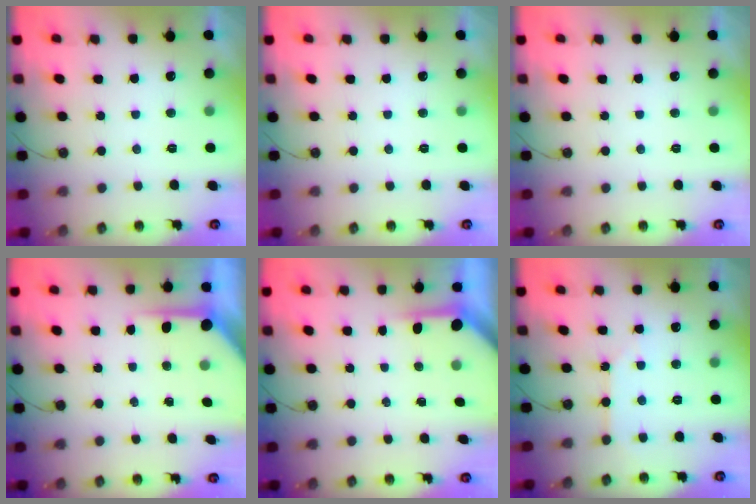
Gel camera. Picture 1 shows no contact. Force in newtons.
{"total": 0.0}
{"total": 0.8, "press": 0.5, "slide": 0.6}
{"total": 7.1, "press": 7.1, "slide": 0.5}
{"total": 3.7, "press": 3.7, "slide": 0.4}
{"total": 3.0, "press": 3.0, "slide": 0.4}